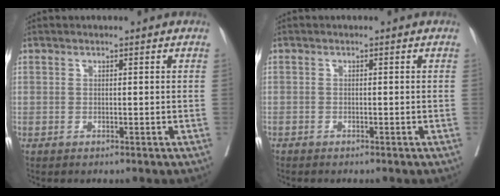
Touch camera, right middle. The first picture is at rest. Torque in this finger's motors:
{"motor_torque": [0.53, -0.62, -0.03, -0.16]}